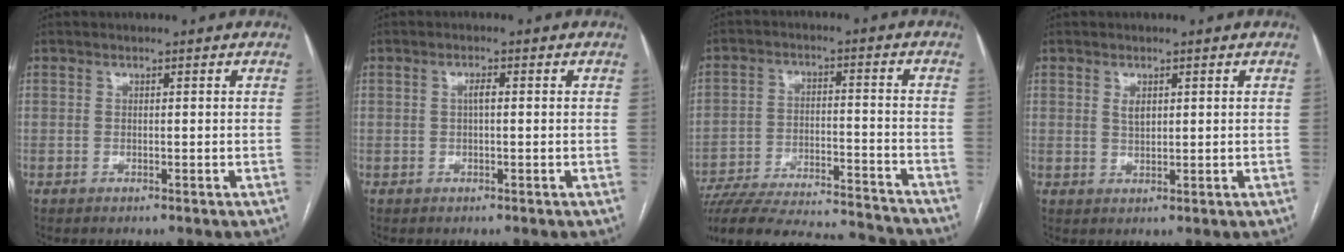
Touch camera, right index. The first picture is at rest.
{"total": 1.4, "force": [0.1, 0.3, 1.3], "torque": [-0.025, 0.004, 0.001]}
{"total": 23.8, "force": [-22.3, 2.6, 7.9], "torque": [-0.136, -0.018, -0.323]}
{"total": 1.9, "force": [0.8, 0.9, 1.4], "torque": [-0.026, -0.001, 0.017]}